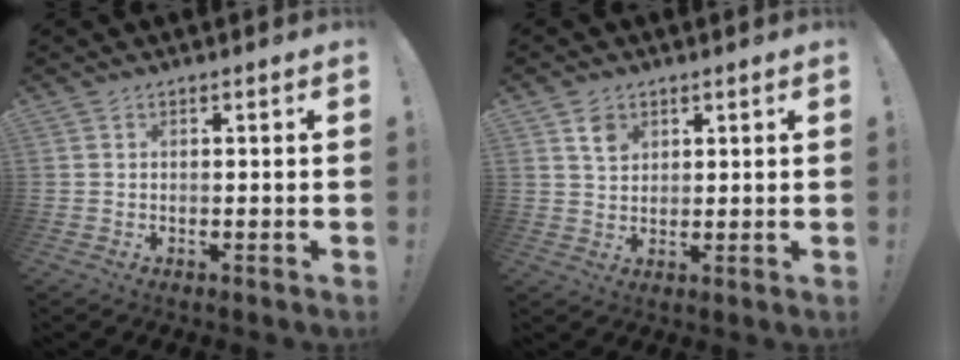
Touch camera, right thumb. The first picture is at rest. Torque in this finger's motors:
{"motor_torque": [0.31, 0.77, 0.39, -0.10, -0.02]}